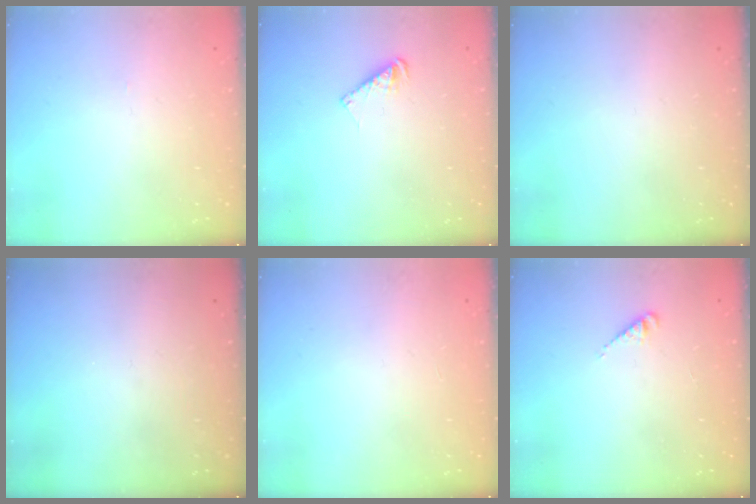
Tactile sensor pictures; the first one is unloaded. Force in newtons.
{"total": 3.9, "press": 3.9, "slide": 0.4}
{"total": 0.0}
{"total": 0.0}
{"total": 0.0}
{"total": 2.3, "press": 2.3, "slide": 0.2}